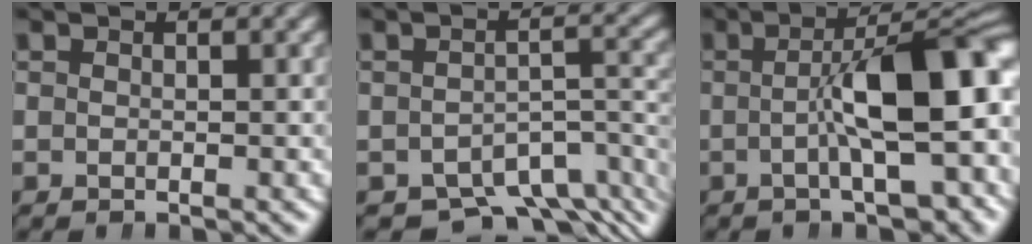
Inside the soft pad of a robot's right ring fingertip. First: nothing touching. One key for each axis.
{"total": 8.4, "fx": -6.6, "fy": 3.5, "fz": 3.8, "tx": -0.025, "ty": -0.023, "tz": -0.092}
{"total": 8.6, "fx": -1.2, "fy": 2.1, "fz": 8.3, "tx": -0.122, "ty": 0.007, "tz": -0.014}